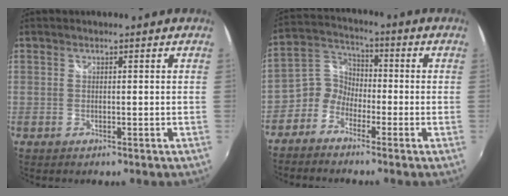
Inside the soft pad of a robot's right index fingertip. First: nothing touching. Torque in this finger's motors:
{"motor_torque": [0.17, -0.08, 0.05, 0.01]}